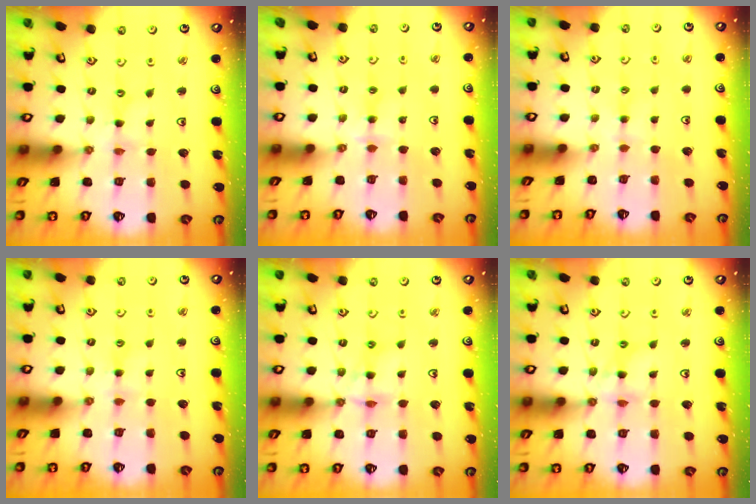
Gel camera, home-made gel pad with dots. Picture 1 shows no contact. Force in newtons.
{"total": 2.6, "press": 2.5, "slide": 0.4}
{"total": 2.8, "press": 2.7, "slide": 0.5}
{"total": 2.3, "press": 2.3, "slide": 0.4}
{"total": 6.3, "press": 6.3, "slide": 0.5}
{"total": 5.7, "press": 5.7, "slide": 0.5}